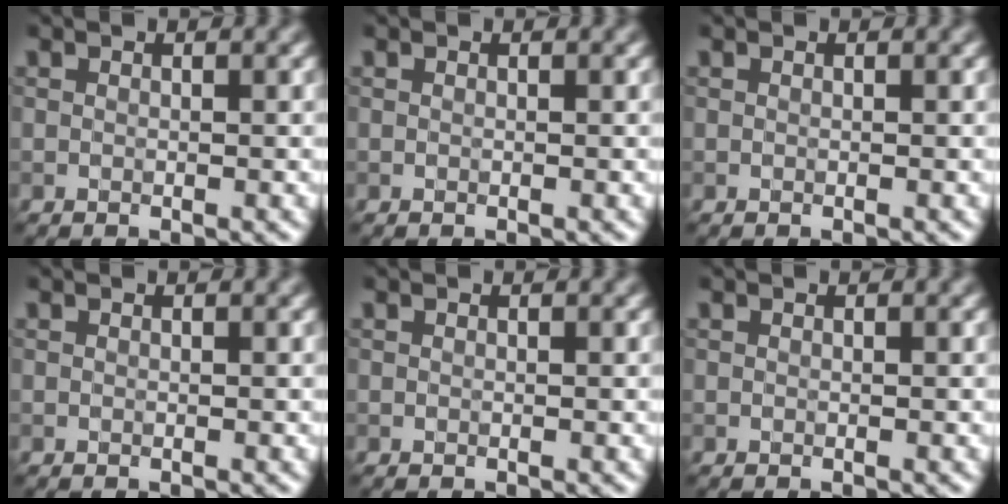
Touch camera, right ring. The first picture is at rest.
{"total": 0.0}
{"total": 0.0}
{"total": 0.0}
{"total": 0.0}
{"total": 0.0}